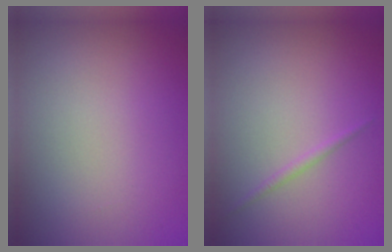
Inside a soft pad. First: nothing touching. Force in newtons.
{"total": 0.7, "press": 0.7, "slide": 0.0}